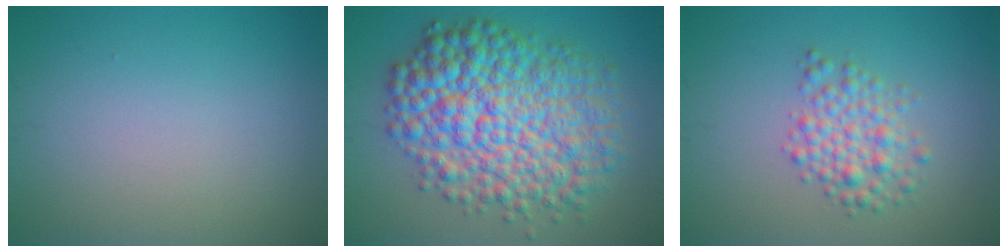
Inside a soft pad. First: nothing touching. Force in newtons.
{"total": 11.4, "press": 11.4, "slide": 0.1}
{"total": 3.2, "press": 3.2, "slide": 0.0}